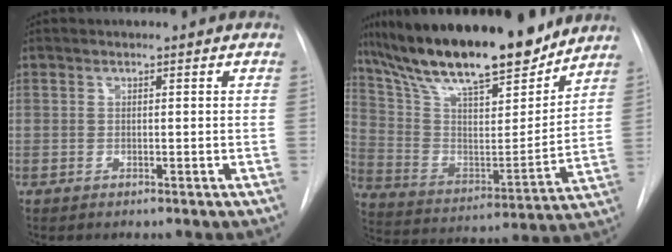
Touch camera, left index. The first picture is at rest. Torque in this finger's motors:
{"motor_torque": [0.64, -0.83, 1.05, 0.21]}